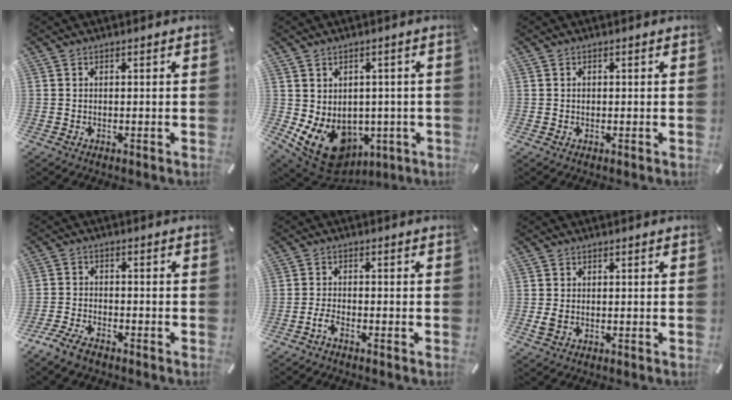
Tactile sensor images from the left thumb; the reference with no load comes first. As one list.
[{"total": 10.6, "force": [-3.4, 8.5, 5.3], "torque": [-0.093, 0.000, -0.055]}, {"total": 0.6, "force": [0.0, 0.5, 0.3], "torque": [-0.007, 0.000, 0.001]}, {"total": 4.7, "force": [-3.8, 1.9, 2.1], "torque": [-0.059, 0.013, -0.078]}, {"total": 2.6, "force": [-1.8, 0.6, 1.8], "torque": [-0.046, 0.000, -0.037]}, {"total": 1.7, "force": [-0.2, 1.2, 1.2], "torque": [-0.028, -0.001, -0.004]}]